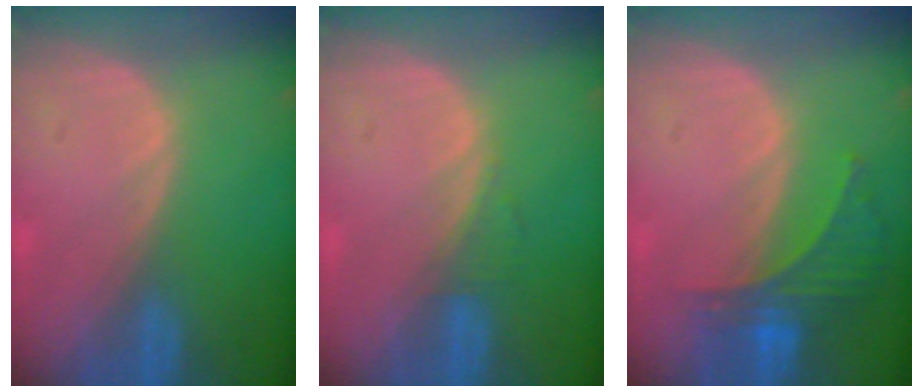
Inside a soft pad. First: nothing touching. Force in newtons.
{"total": 1.2, "press": 1.2, "slide": 0.1}
{"total": 6.2, "press": 5.8, "slide": 2.2}